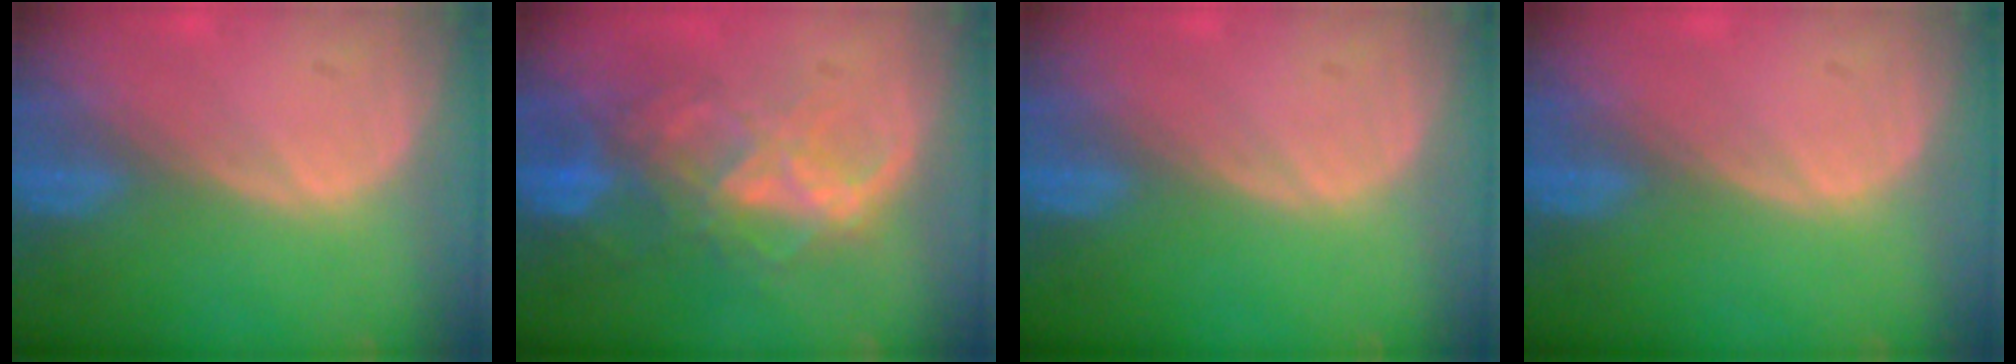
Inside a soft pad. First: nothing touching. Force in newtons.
{"total": 8.6, "press": 7.5, "slide": 4.2}
{"total": 0.0}
{"total": 0.0}